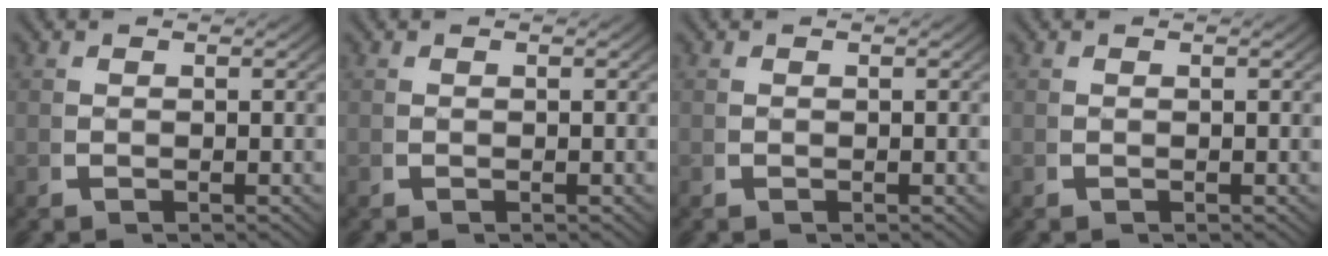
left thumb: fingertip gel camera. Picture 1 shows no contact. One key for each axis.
{"total": 0.0}
{"total": 0.0}
{"total": 0.0}